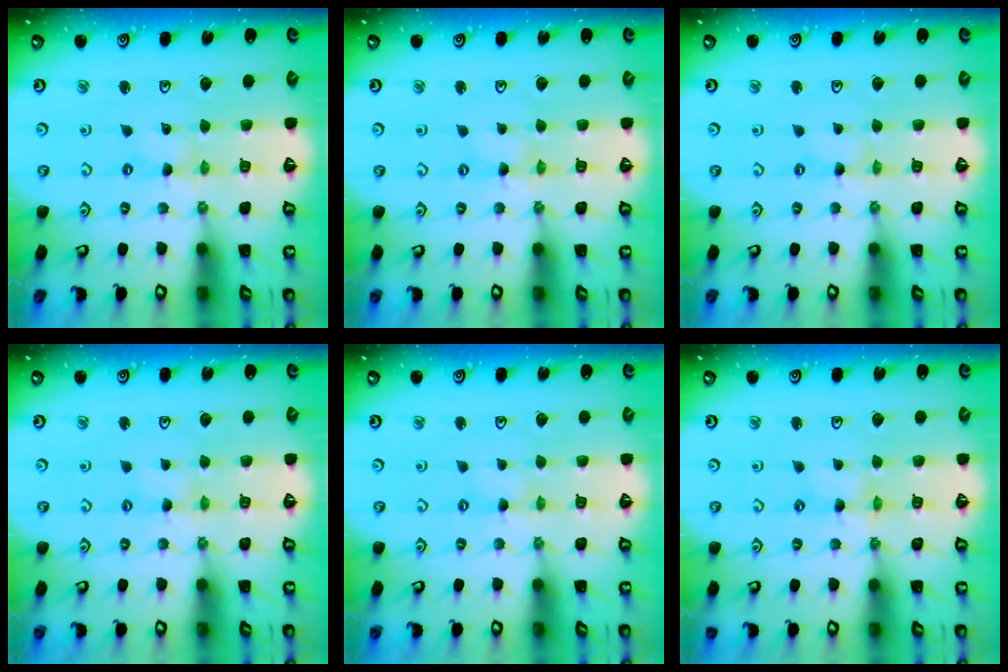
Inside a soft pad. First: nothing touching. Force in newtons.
{"total": 0.0}
{"total": 0.6, "press": 0.6, "slide": 0.2}
{"total": 1.7, "press": 1.7, "slide": 0.4}
{"total": 1.0, "press": 1.0, "slide": 0.0}
{"total": 0.0}